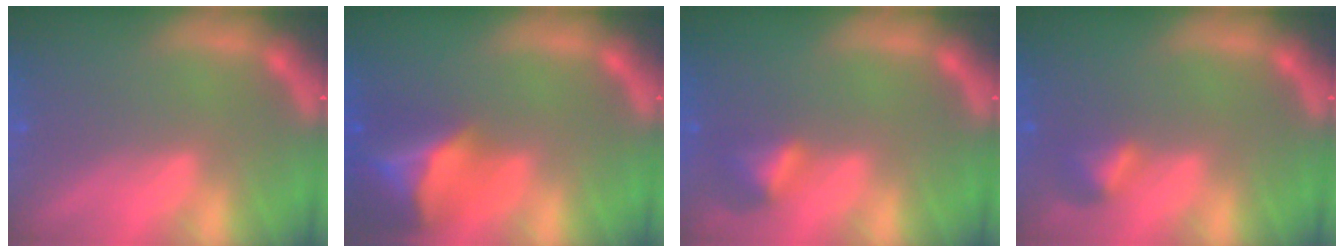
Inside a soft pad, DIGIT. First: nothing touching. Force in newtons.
{"total": 8.9}
{"total": 2.4}
{"total": 1.9}